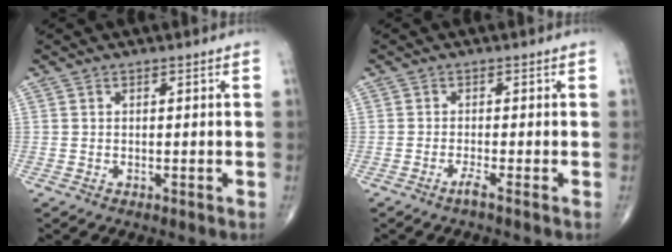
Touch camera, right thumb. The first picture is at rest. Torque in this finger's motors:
{"motor_torque": [-0.20, 0.01, 0.04, -0.22, 0.00]}